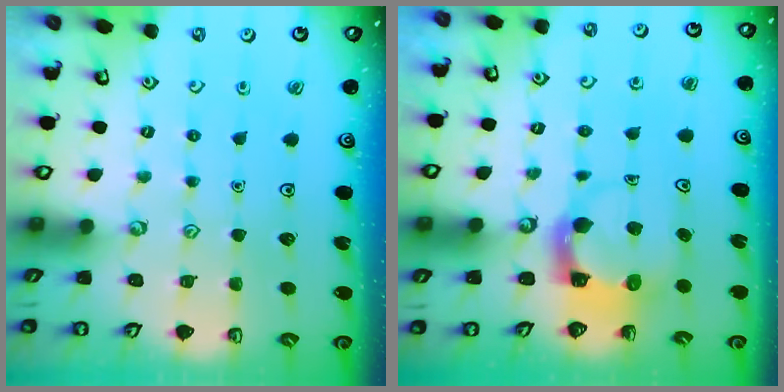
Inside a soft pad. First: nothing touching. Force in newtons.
{"total": 3.9, "press": 3.9, "slide": 0.4}